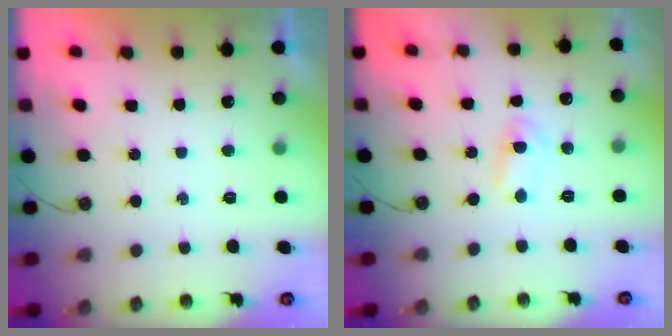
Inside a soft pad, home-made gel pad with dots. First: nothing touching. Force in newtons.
{"total": 2.3, "press": 2.3, "slide": 0.3}